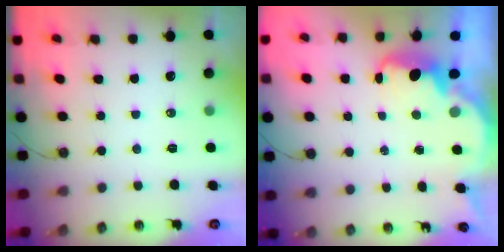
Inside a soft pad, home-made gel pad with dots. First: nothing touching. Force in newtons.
{"total": 2.8, "press": 2.8, "slide": 0.4}